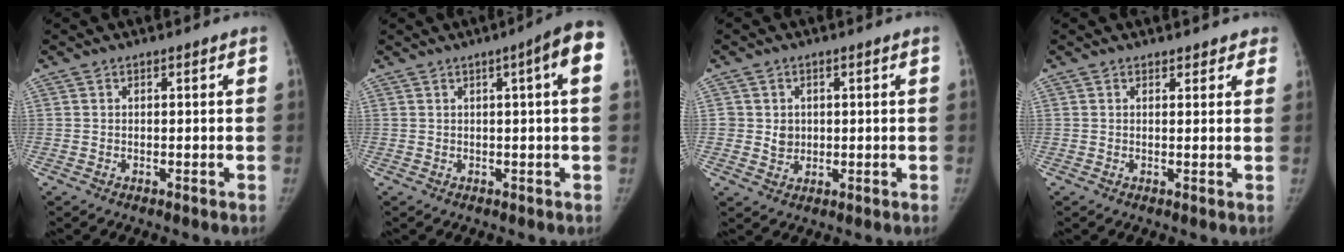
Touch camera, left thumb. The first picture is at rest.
{"total": 6.7, "force": [1.7, 0.4, 6.5], "torque": [-0.085, 0.014, 0.017]}
{"total": 3.3, "force": [0.5, 3.1, 1.1], "torque": [0.000, -0.001, 0.012]}
{"total": 2.9, "force": [2.4, 1.5, 0.6], "torque": [0.030, -0.007, 0.022]}